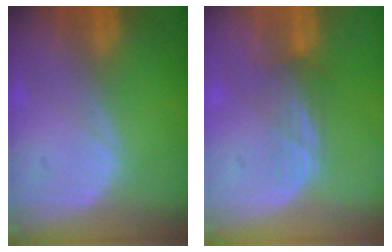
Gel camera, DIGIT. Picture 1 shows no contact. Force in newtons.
{"total": 3.2, "press": 2.6, "slide": 1.9}